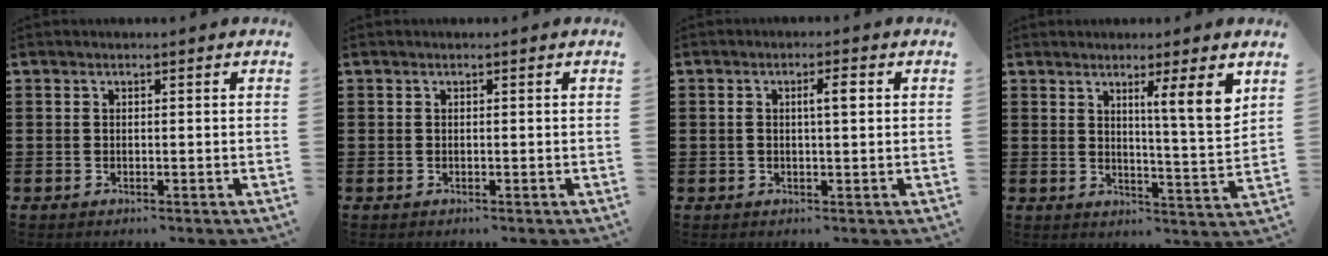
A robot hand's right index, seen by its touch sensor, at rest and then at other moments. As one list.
[{"total": 0.0}, {"total": 2.8, "force": [0.5, 0.6, 2.7], "torque": [-0.045, 0.001, 0.003]}, {"total": 7.5, "force": [4.0, -0.3, 6.3], "torque": [-0.105, -0.021, 0.059]}]